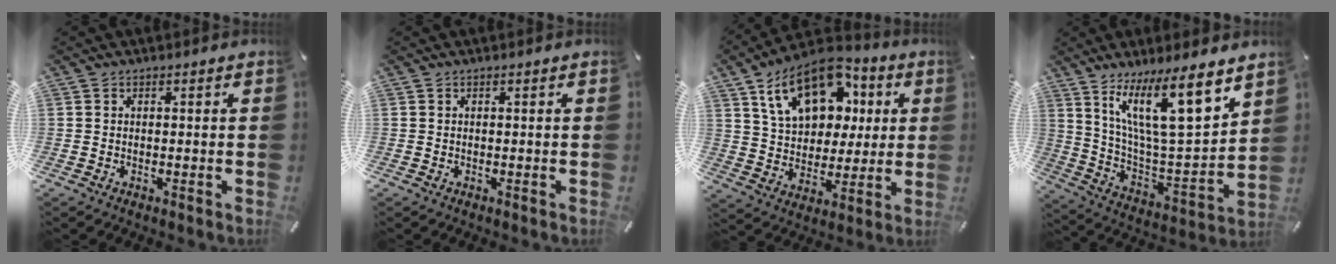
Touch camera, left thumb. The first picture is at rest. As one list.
[{"total": 0.0}, {"total": 18.1, "force": [8.7, 12.1, 10.2], "torque": [-0.176, -0.025, 0.161]}, {"total": 18.4, "force": [12.2, 4.9, 12.8], "torque": [-0.220, -0.079, 0.201]}]